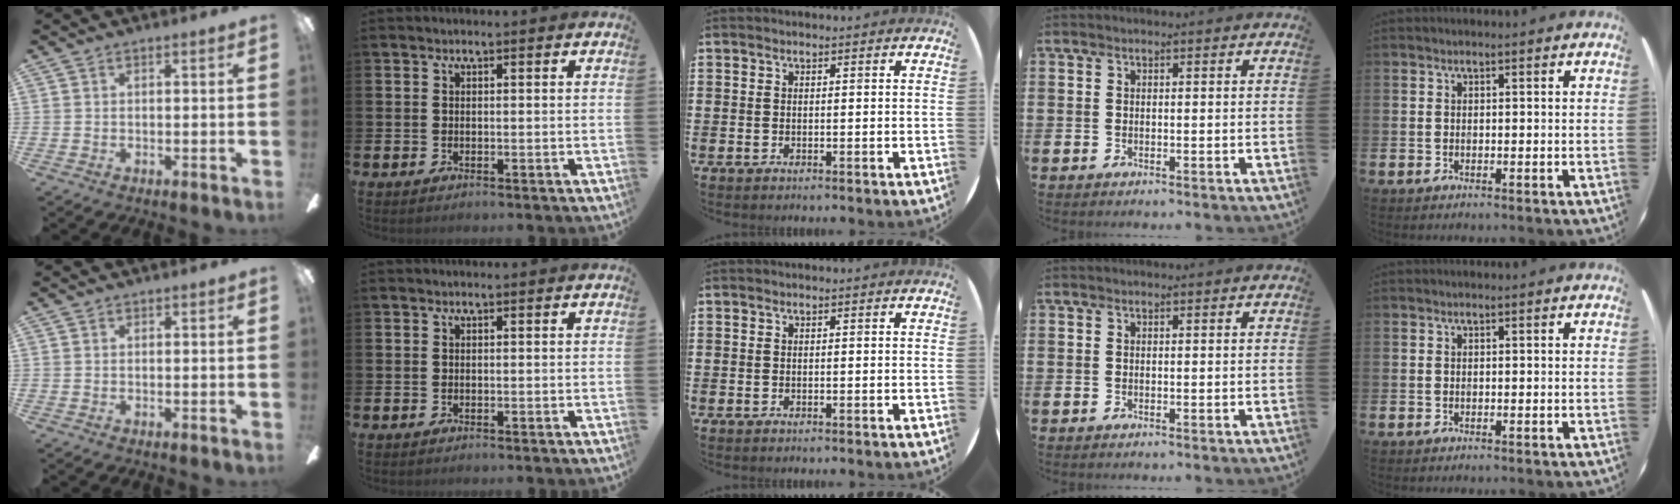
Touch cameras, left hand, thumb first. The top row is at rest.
{}